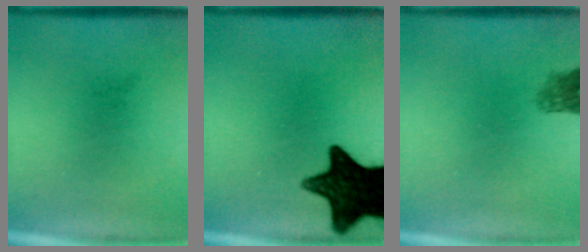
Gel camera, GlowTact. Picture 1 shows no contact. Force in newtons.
{"total": 15.0}
{"total": 2.4}